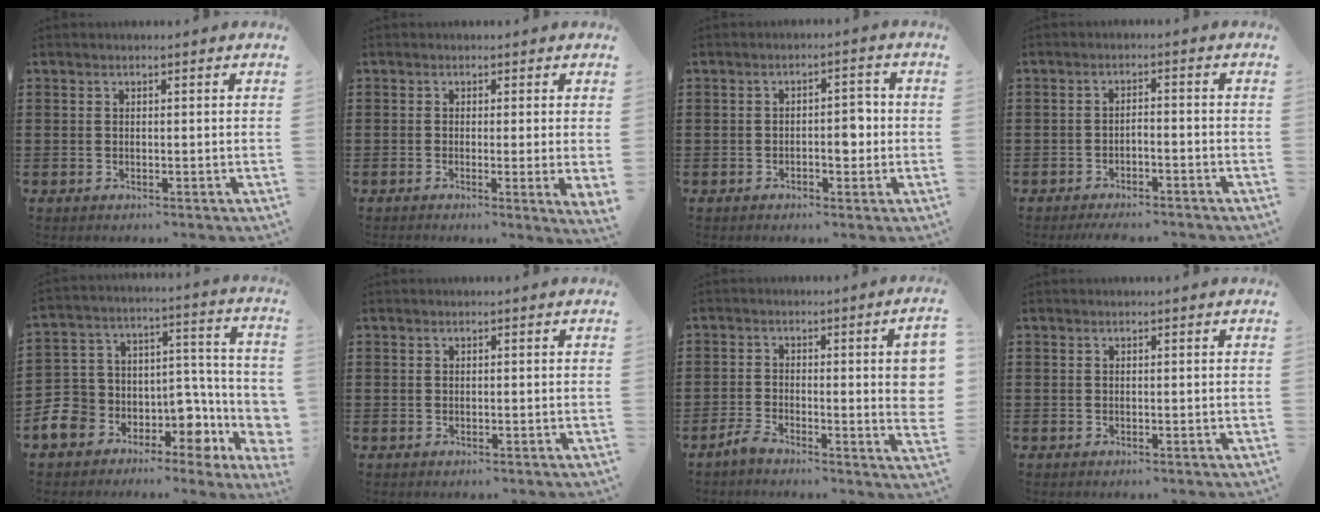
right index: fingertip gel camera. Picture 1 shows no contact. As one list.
[{"total": 1.3, "force": [0.1, 0.0, 1.3], "torque": [-0.026, -0.004, 0.003]}, {"total": 3.6, "force": [-0.8, 1.9, 3.0], "torque": [-0.039, 0.000, -0.021]}, {"total": 2.4, "force": [-2.3, 0.1, 0.6], "torque": [-0.015, 0.001, -0.048]}, {"total": 8.6, "force": [-3.4, 7.5, 2.3], "torque": [-0.071, -0.016, -0.052]}, {"total": 0.0}, {"total": 7.0, "force": [-1.0, 1.3, 6.8], "torque": [-0.108, -0.006, -0.017]}, {"total": 0.0}]